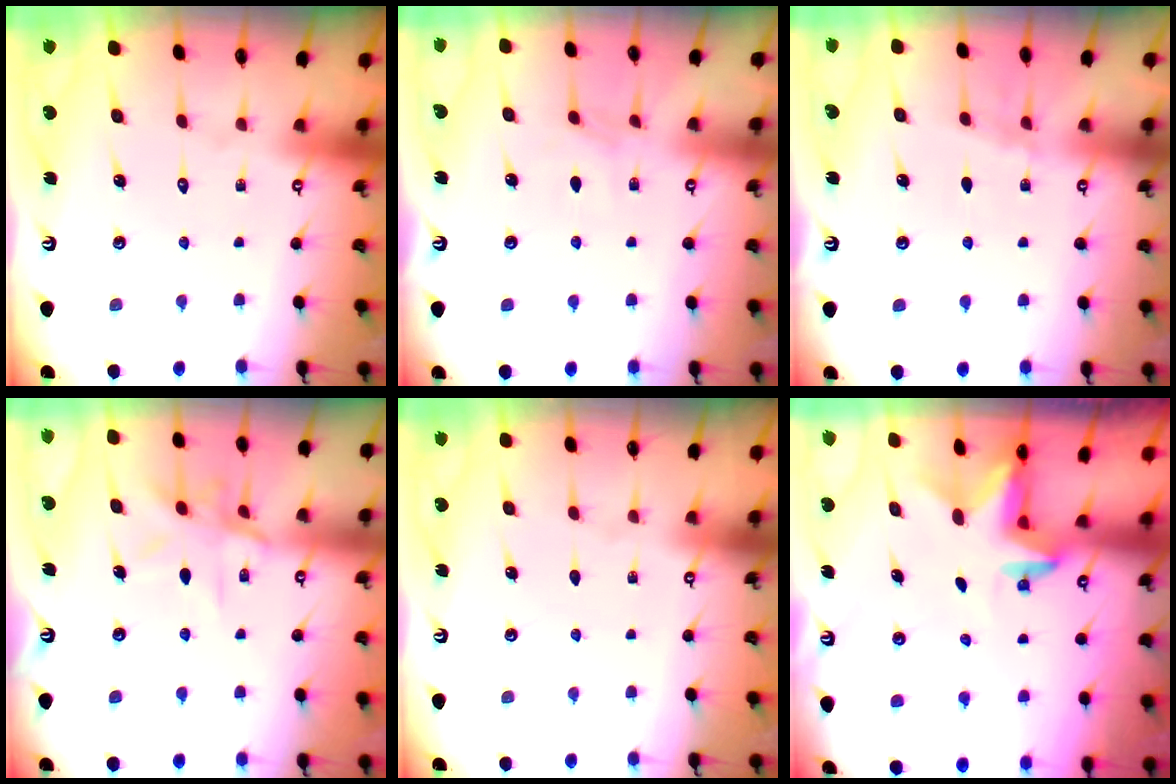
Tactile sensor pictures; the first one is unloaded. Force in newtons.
{"total": 3.0, "press": 3.0, "slide": 0.5}
{"total": 4.7, "press": 3.9, "slide": 2.7}
{"total": 9.0, "press": 9.0, "slide": 0.9}
{"total": 0.0}
{"total": 2.3, "press": 2.3, "slide": 0.4}